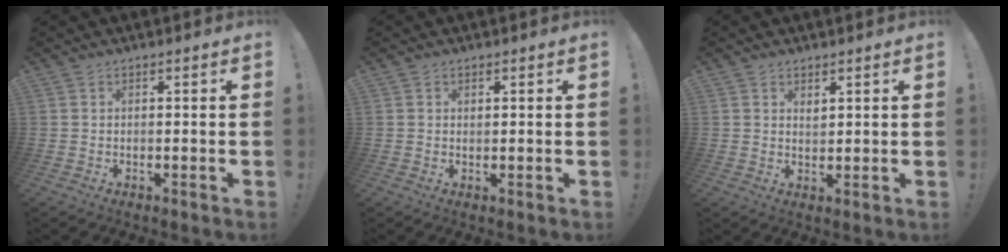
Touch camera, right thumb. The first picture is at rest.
{"total": 0.7, "force": [0.5, 0.5, 0.0], "torque": [0.001, 0.000, 0.011]}
{"total": 2.4, "force": [1.7, 1.5, 0.7], "torque": [-0.002, -0.009, 0.030]}